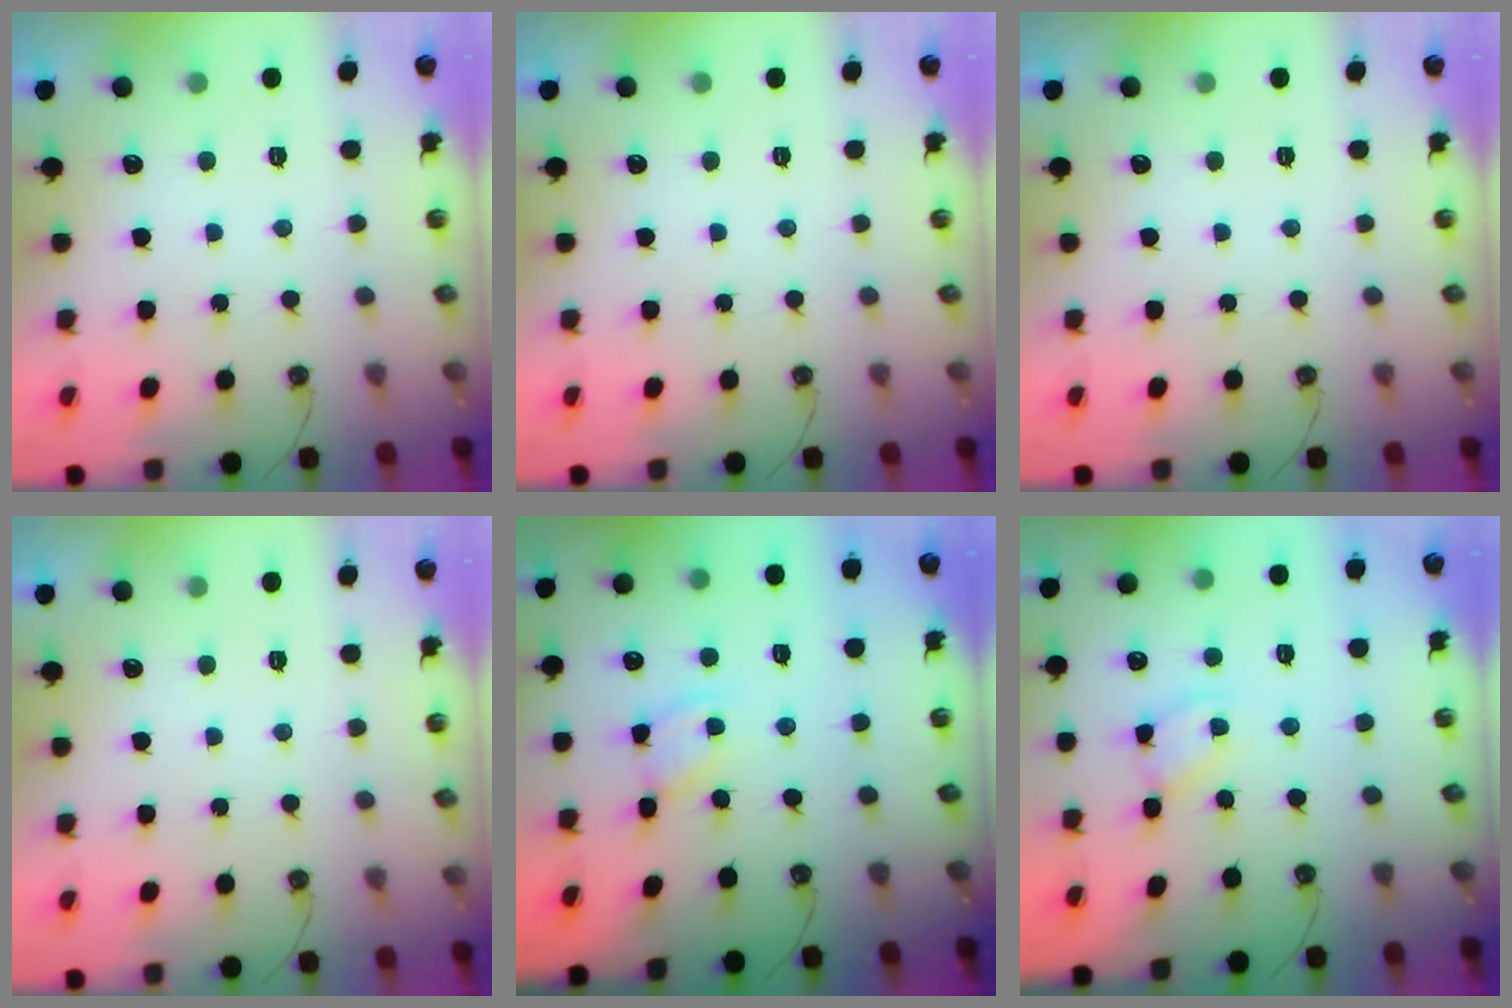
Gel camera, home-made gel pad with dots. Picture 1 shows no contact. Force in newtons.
{"total": 0.0}
{"total": 0.0}
{"total": 0.0}
{"total": 2.6, "press": 2.6, "slide": 0.1}
{"total": 2.9, "press": 2.9, "slide": 0.4}